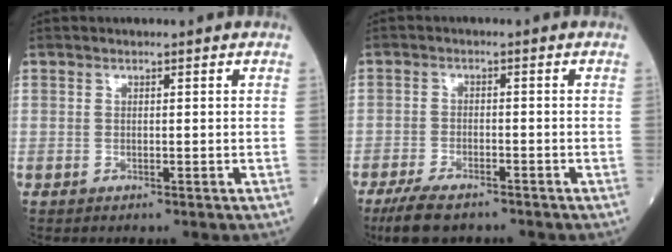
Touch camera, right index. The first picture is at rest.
{"total": 6.7, "force": [-5.3, 2.0, 3.6], "torque": [-0.068, -0.012, -0.092]}